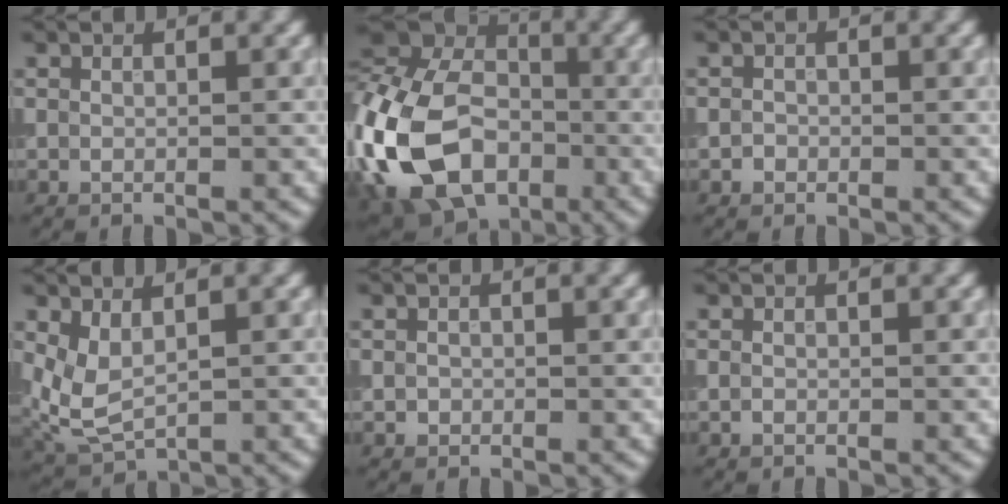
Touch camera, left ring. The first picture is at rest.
{"total": 16.8, "force": [-5.2, 11.7, 10.9], "torque": [-0.254, -0.005, -0.117]}
{"total": 0.7, "force": [-0.4, 0.6, 0.1], "torque": [0.003, -0.003, -0.012]}
{"total": 3.5, "force": [0.7, 2.0, 2.8], "torque": [-0.076, -0.008, 0.019]}
{"total": 0.7, "force": [-0.2, 0.6, 0.1], "torque": [0.000, -0.002, -0.006]}
{"total": 0.0}